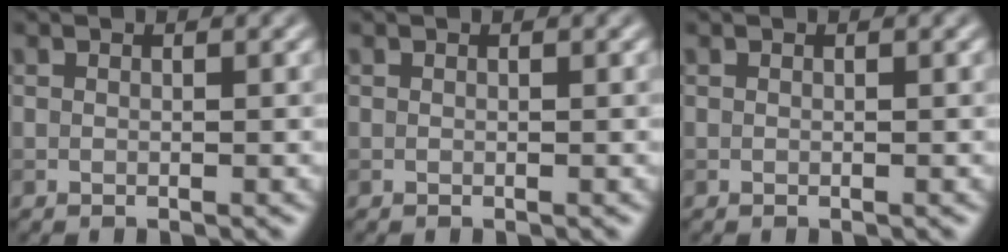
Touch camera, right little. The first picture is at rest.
{"total": 0.0}
{"total": 0.0}